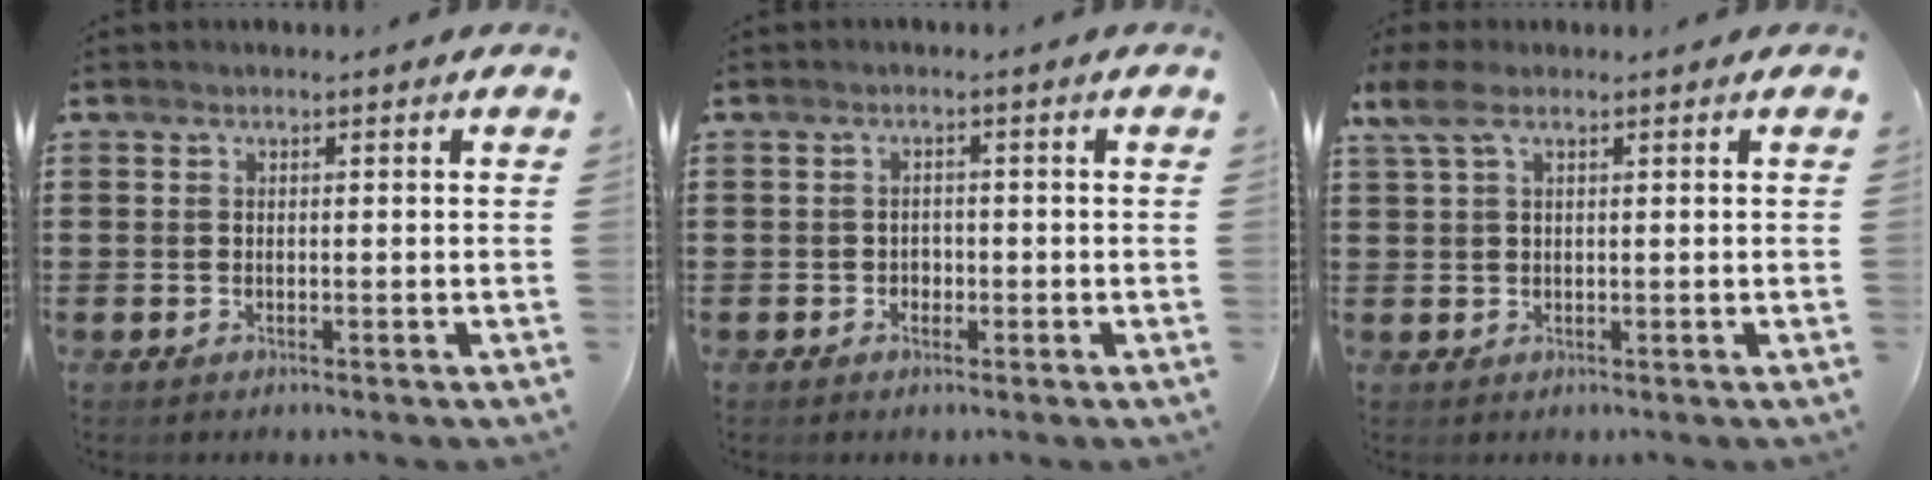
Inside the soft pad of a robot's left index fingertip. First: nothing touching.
{"total": 1.2, "force": [-0.5, 1.0, 0.4], "torque": [-0.012, 0.001, -0.012]}
{"total": 4.1, "force": [1.6, 1.9, 3.3], "torque": [-0.083, 0.002, 0.024]}